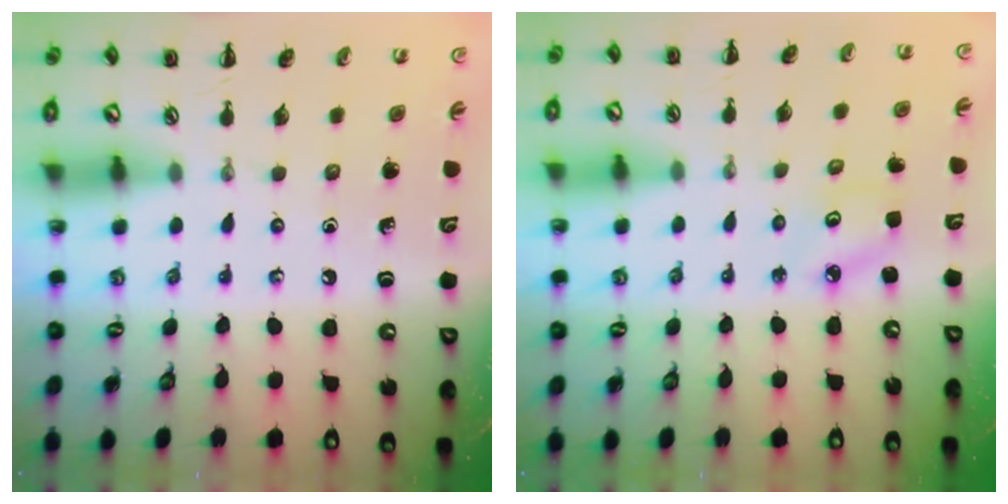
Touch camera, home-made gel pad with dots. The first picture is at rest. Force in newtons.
{"total": 2.9, "press": 2.8, "slide": 0.5}